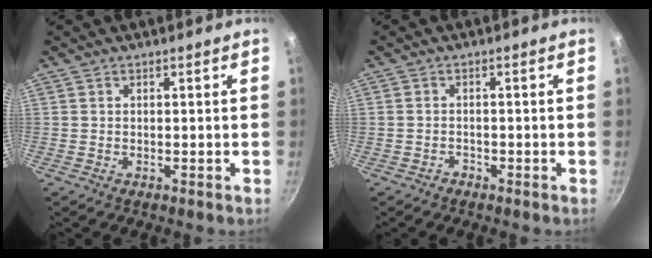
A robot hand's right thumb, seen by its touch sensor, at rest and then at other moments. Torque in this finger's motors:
{"motor_torque": [-0.72, -0.20, -0.50, -0.28, 0.02]}